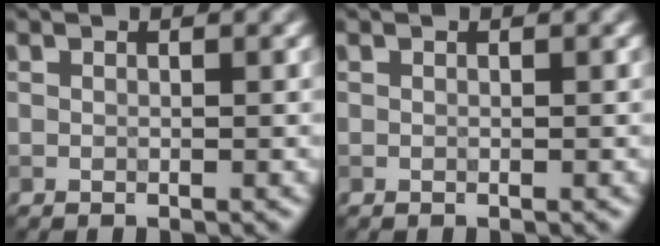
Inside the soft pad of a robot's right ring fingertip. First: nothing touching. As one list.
[{"total": 0.0}]